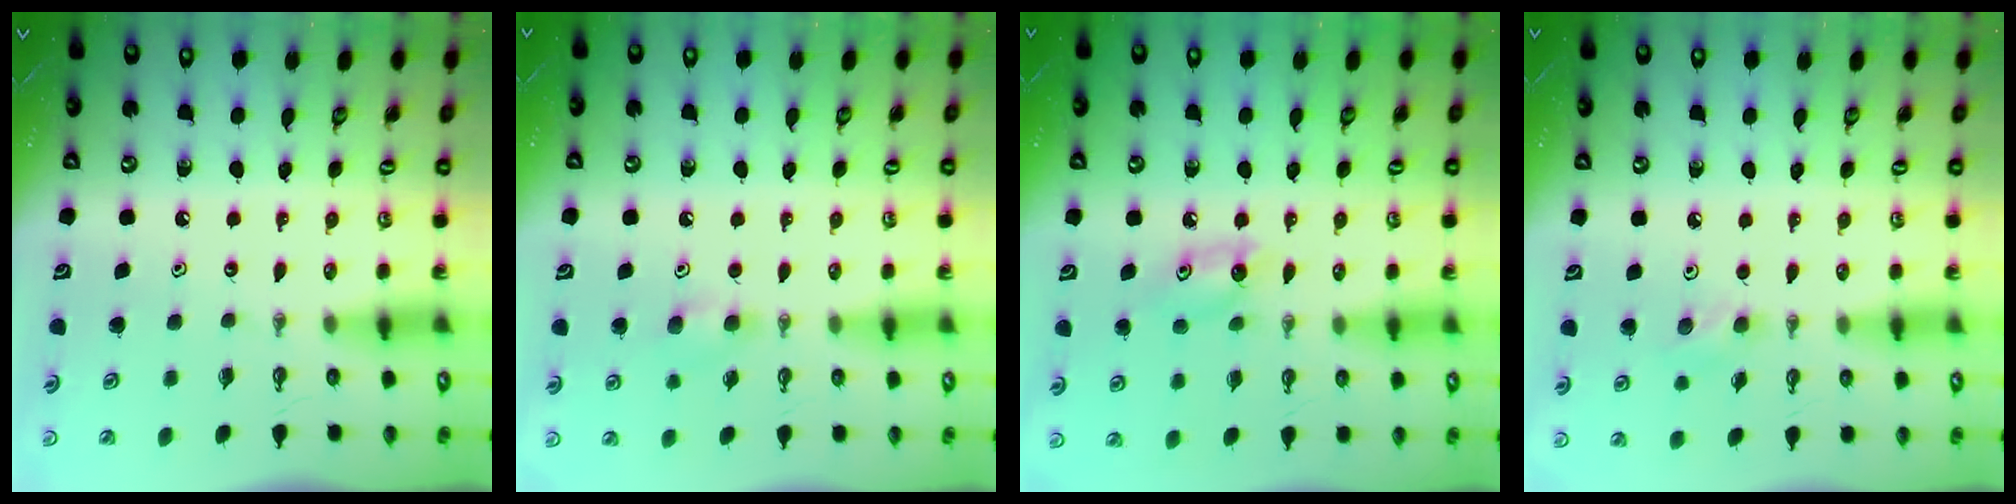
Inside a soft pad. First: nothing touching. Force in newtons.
{"total": 5.2, "press": 5.0, "slide": 1.3}
{"total": 6.1, "press": 6.0, "slide": 0.8}
{"total": 8.6, "press": 7.5, "slide": 4.2}